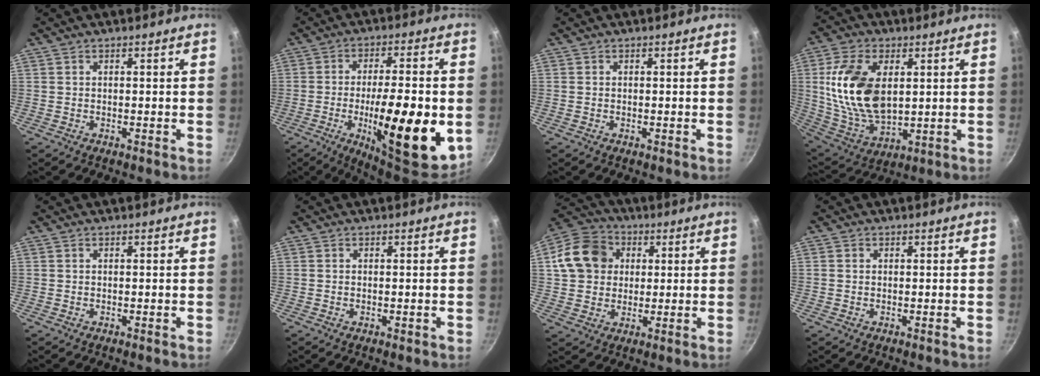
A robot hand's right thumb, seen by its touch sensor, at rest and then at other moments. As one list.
[{"total": 21.1, "force": [-4.6, 6.4, 19.6], "torque": [-0.279, 0.010, -0.063]}, {"total": 0.0}, {"total": 17.8, "force": [3.3, 10.5, 14.0], "torque": [-0.256, -0.019, 0.076]}, {"total": 0.0}, {"total": 0.6, "force": [-0.1, 0.3, 0.5], "torque": [-0.007, 0.000, -0.002]}, {"total": 12.8, "force": [2.7, 10.7, 6.4], "torque": [-0.096, 0.015, 0.035]}, {"total": 0.8, "force": [0.1, 0.7, 0.3], "torque": [-0.006, 0.003, 0.000]}]